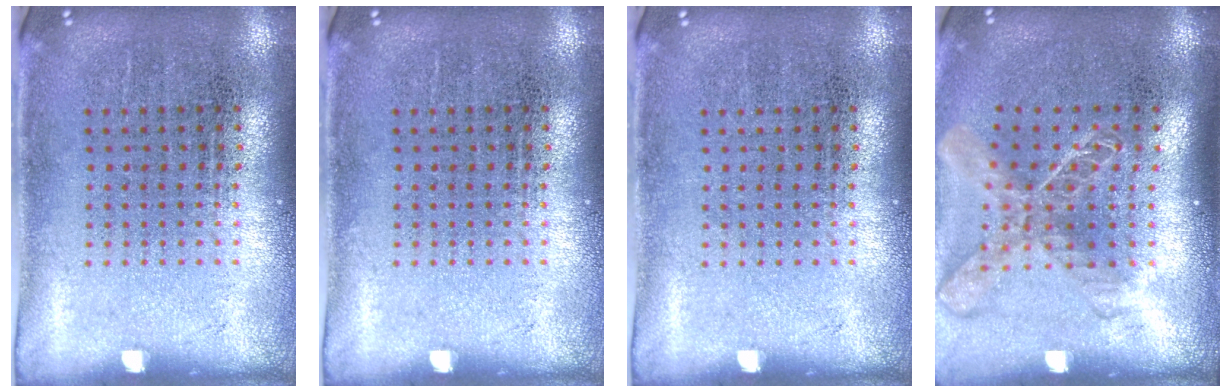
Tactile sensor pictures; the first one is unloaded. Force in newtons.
{"total": 0.0}
{"total": 0.0}
{"total": 1.9, "press": 1.5, "slide": 1.2}